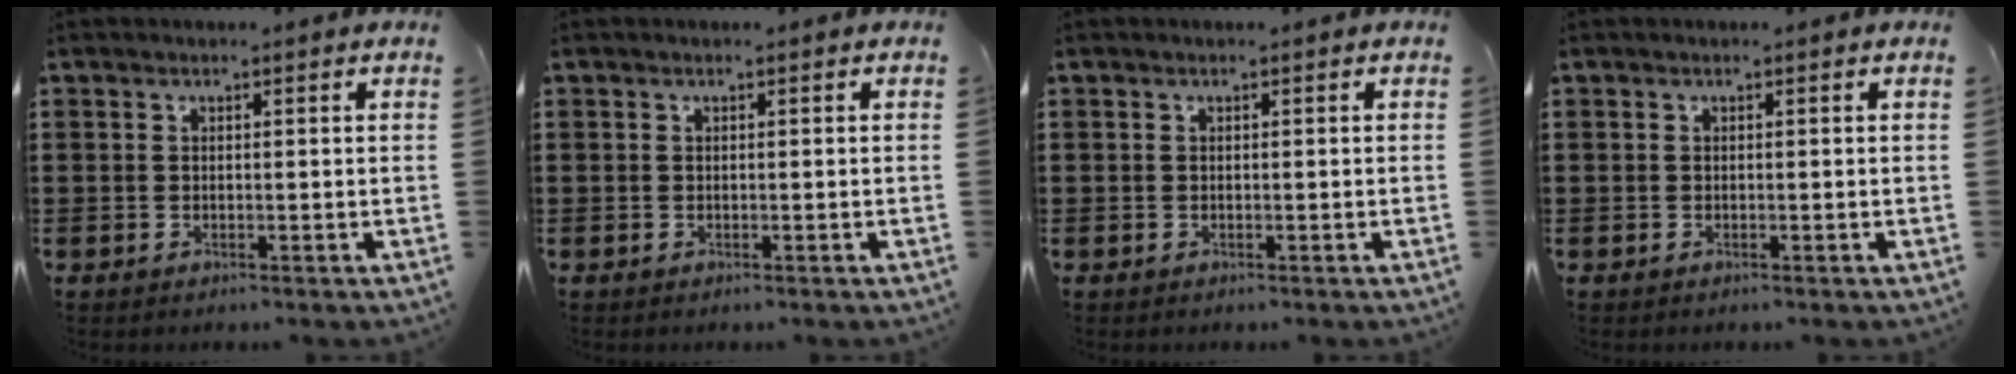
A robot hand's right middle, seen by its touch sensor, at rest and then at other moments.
{"total": 0.0}
{"total": 0.0}
{"total": 0.0}